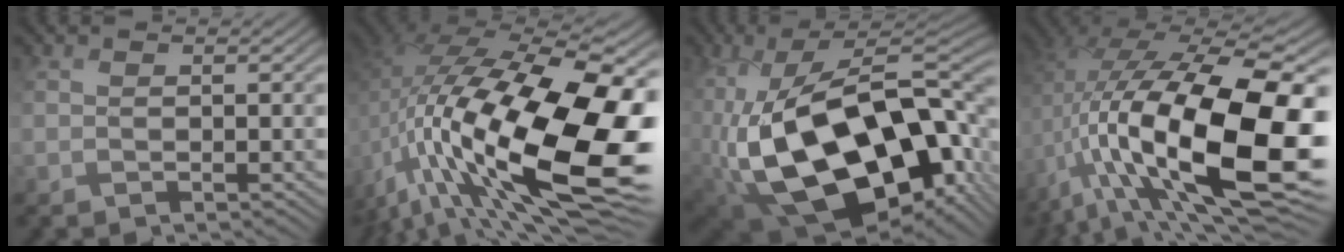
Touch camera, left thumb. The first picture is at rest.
{"total": 19.5, "force": [-4.0, 8.9, 16.9], "torque": [-0.324, -0.023, -0.057]}
{"total": 21.3, "force": [-2.3, 13.1, 16.7], "torque": [-0.342, -0.063, 0.011]}
{"total": 20.0, "force": [-2.3, 10.2, 17.0], "torque": [-0.338, -0.031, -0.026]}